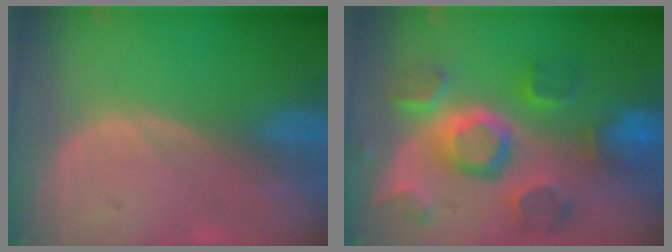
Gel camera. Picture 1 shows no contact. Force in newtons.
{"total": 11.5, "press": 10.1, "slide": 5.5}